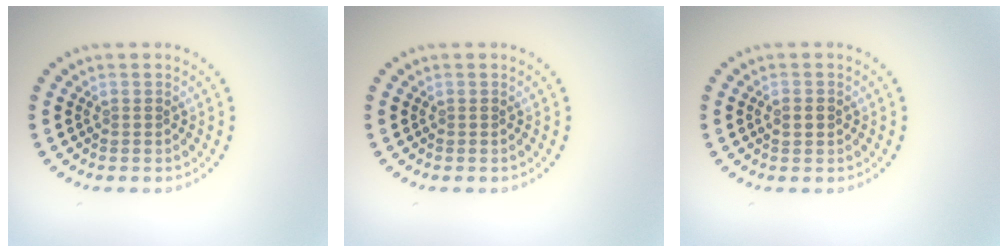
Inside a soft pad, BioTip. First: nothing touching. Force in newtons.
{"total": 0.0}
{"total": 1.5, "press": 1.5, "slide": 0.1}